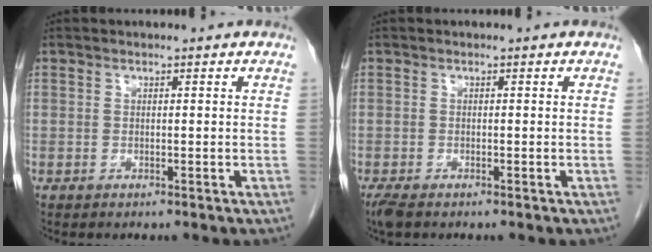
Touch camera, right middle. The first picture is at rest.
{"total": 2.6, "force": [-2.0, 0.9, 1.5], "torque": [-0.035, -0.010, -0.033]}